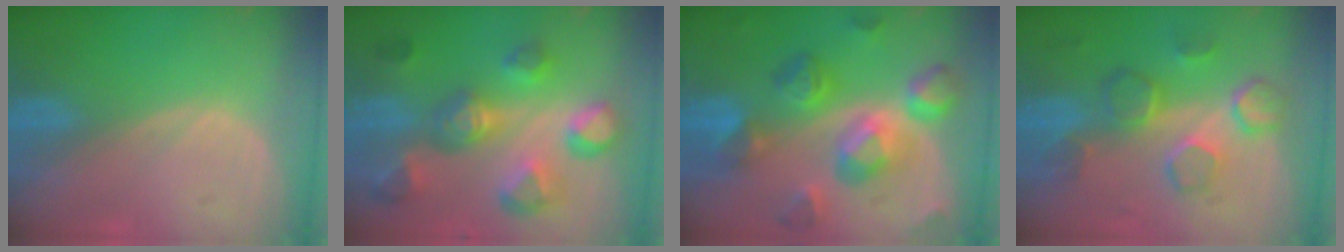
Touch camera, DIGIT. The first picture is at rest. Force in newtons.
{"total": 11.0, "press": 10.0, "slide": 4.6}
{"total": 11.4, "press": 11.4, "slide": 0.9}
{"total": 8.5, "press": 7.8, "slide": 3.4}